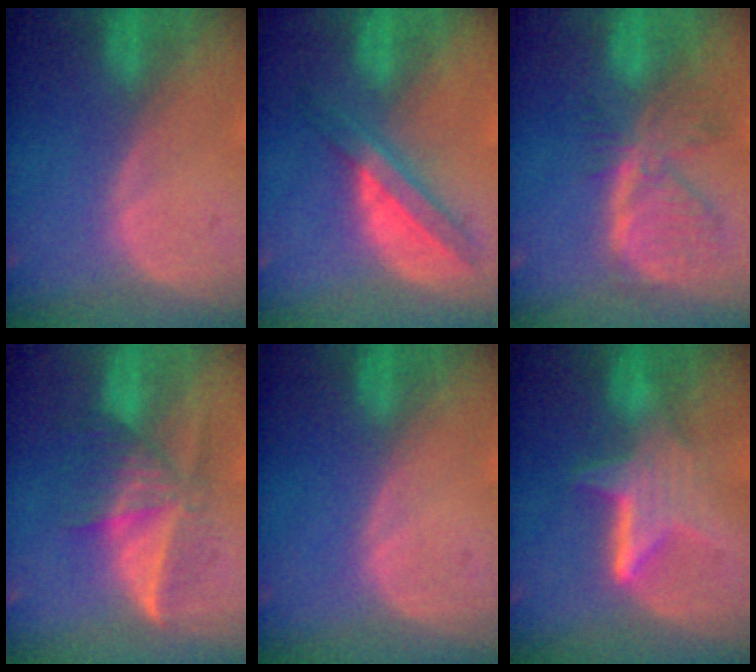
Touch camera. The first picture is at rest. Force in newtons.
{"total": 5.7, "press": 5.6, "slide": 1.4}
{"total": 8.1, "press": 7.0, "slide": 4.1}
{"total": 6.5, "press": 6.4, "slide": 0.8}
{"total": 0.0}
{"total": 6.5, "press": 5.9, "slide": 2.8}